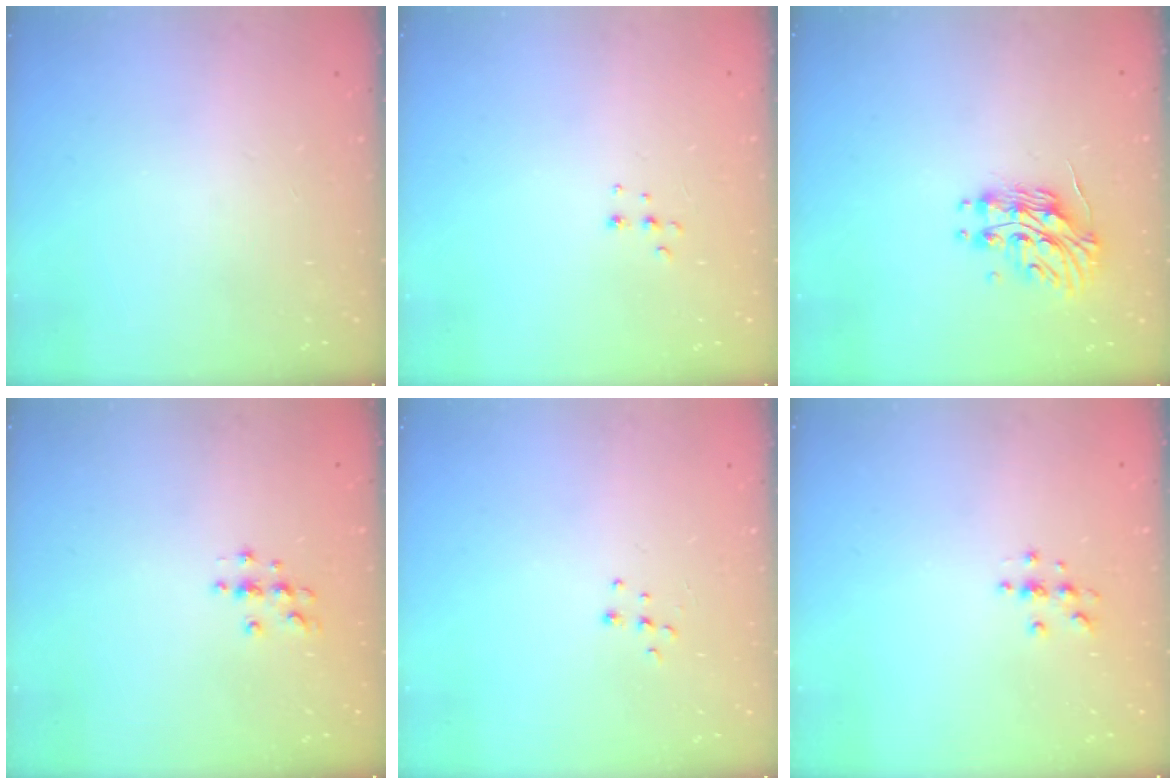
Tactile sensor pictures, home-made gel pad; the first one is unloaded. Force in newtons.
{"total": 3.9, "press": 3.9, "slide": 0.6}
{"total": 12.6, "press": 12.5, "slide": 0.8}
{"total": 4.5, "press": 4.4, "slide": 0.5}
{"total": 5.2, "press": 5.1, "slide": 0.4}
{"total": 3.7, "press": 3.7, "slide": 0.4}